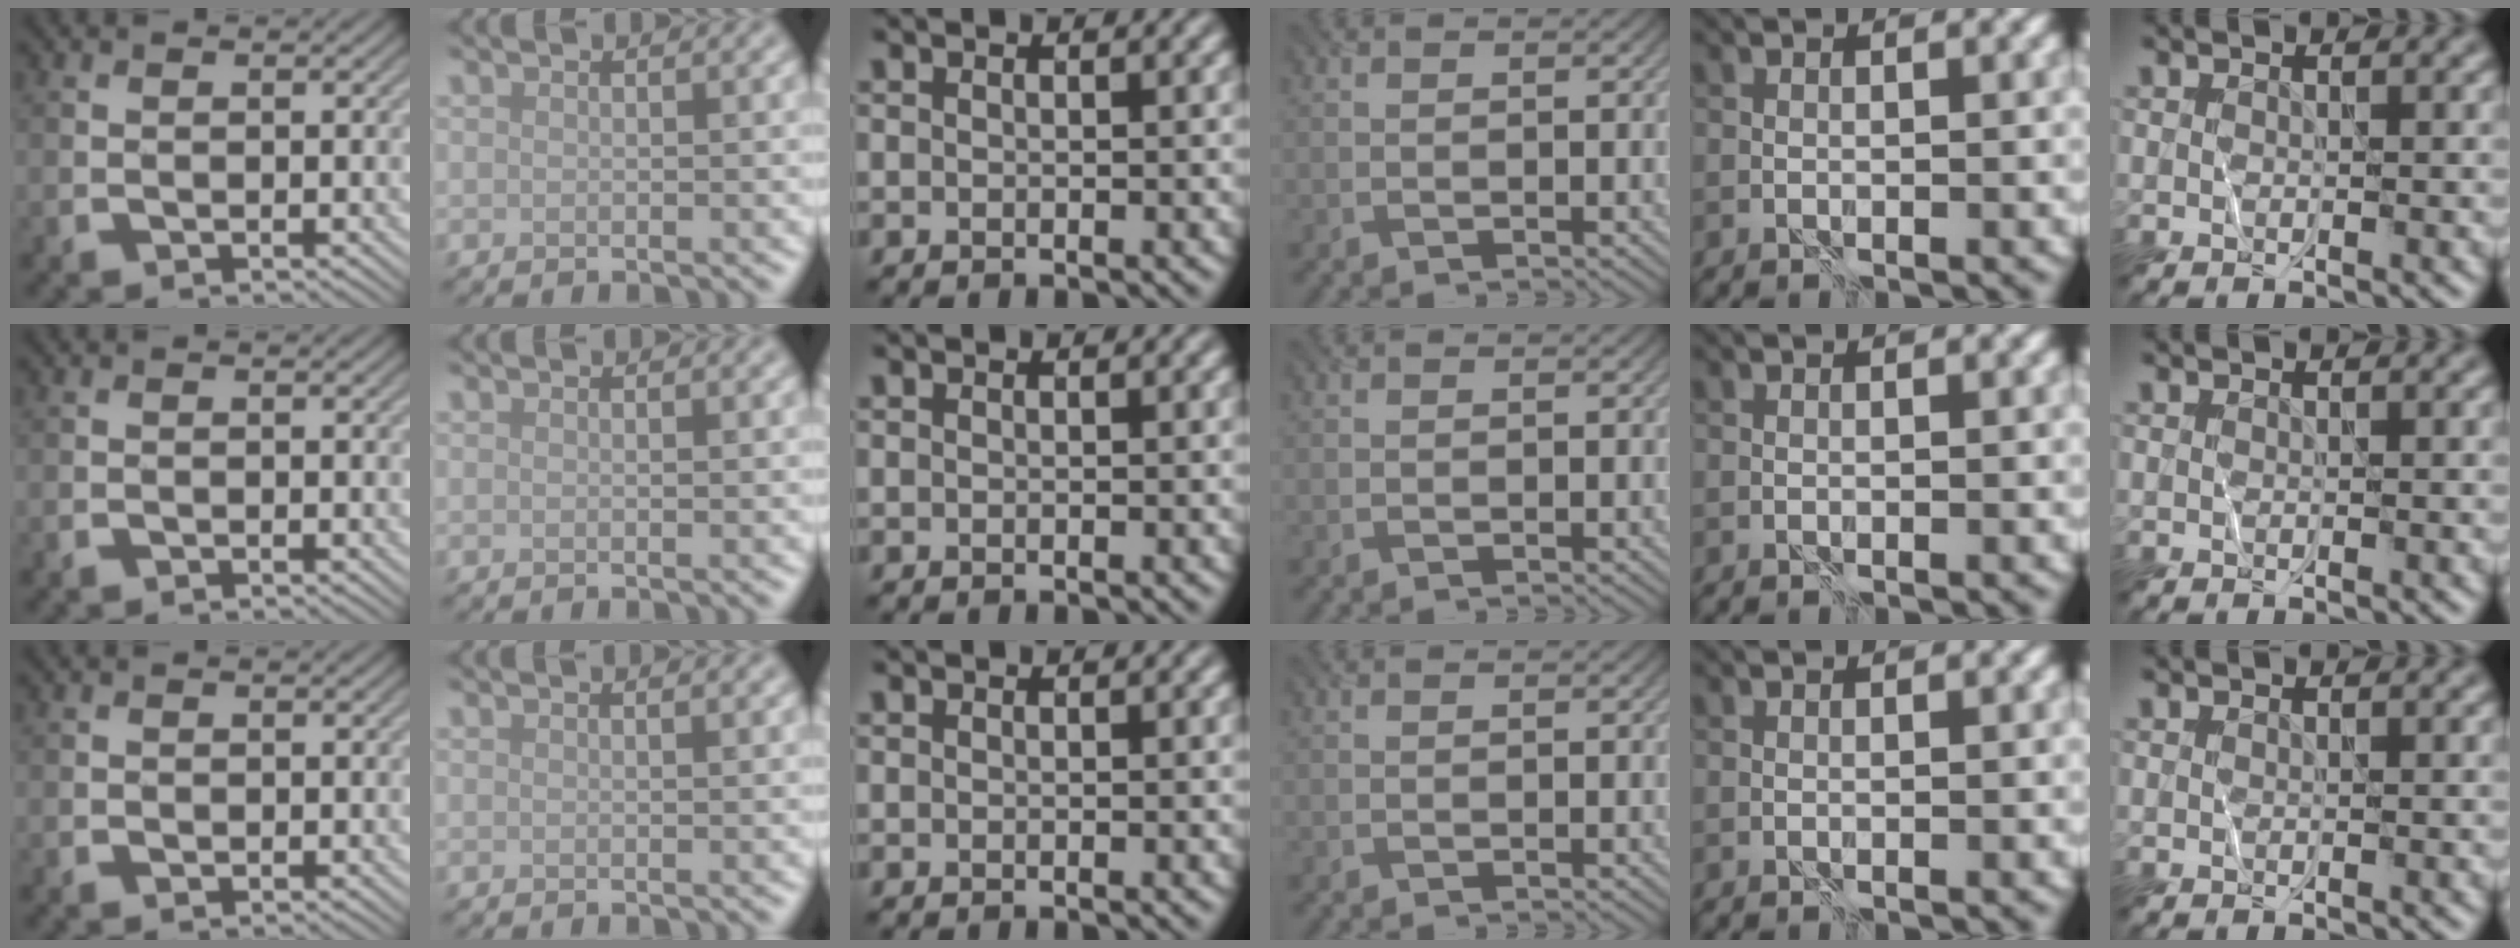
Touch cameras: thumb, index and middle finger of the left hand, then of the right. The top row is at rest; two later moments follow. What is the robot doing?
{"motion": "wrap", "object": "plastic wrap"}